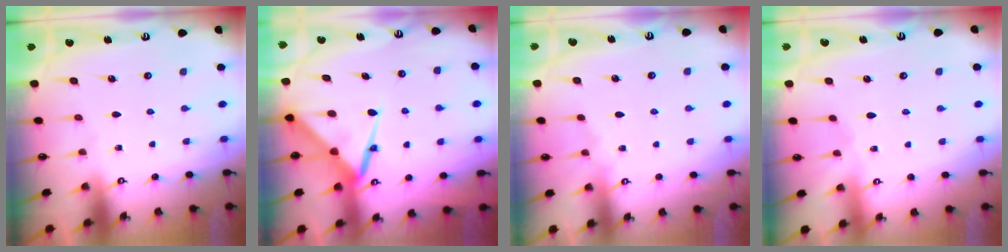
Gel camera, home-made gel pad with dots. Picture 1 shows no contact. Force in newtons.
{"total": 10.2, "press": 10.1, "slide": 1.1}
{"total": 3.7, "press": 3.7, "slide": 0.6}
{"total": 2.4, "press": 2.4, "slide": 0.4}